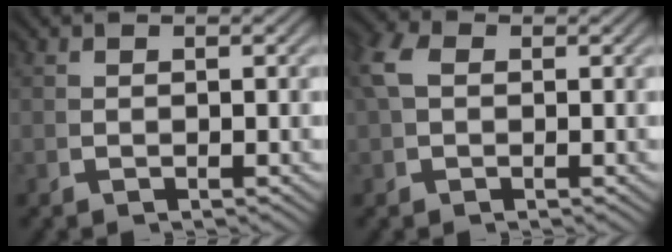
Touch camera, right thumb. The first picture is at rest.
{"total": 2.3, "force": [0.7, 1.6, 1.5], "torque": [-0.046, -0.006, 0.016]}